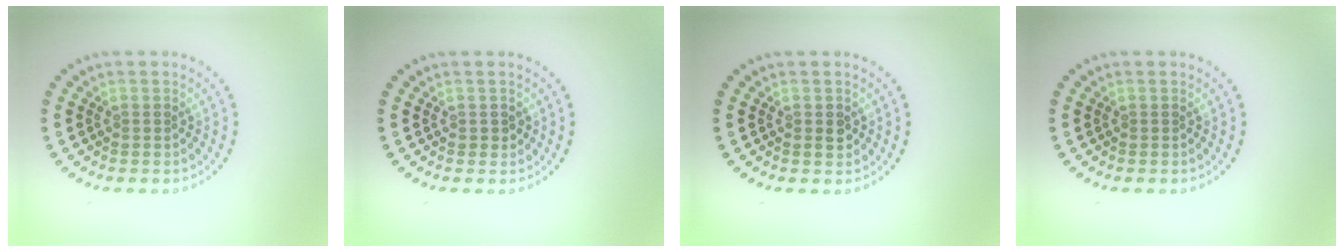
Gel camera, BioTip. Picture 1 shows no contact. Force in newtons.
{"total": 0.7, "press": 0.7, "slide": 0.1}
{"total": 1.1, "press": 1.0, "slide": 0.2}
{"total": 0.0}